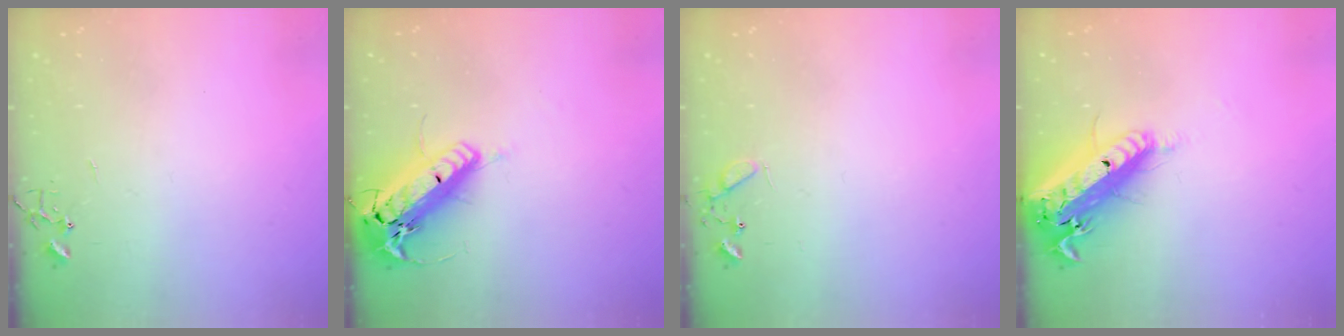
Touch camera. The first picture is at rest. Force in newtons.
{"total": 22.0, "press": 21.5, "slide": 4.5}
{"total": 6.1, "press": 6.1, "slide": 0.5}
{"total": 21.6, "press": 21.0, "slide": 5.0}